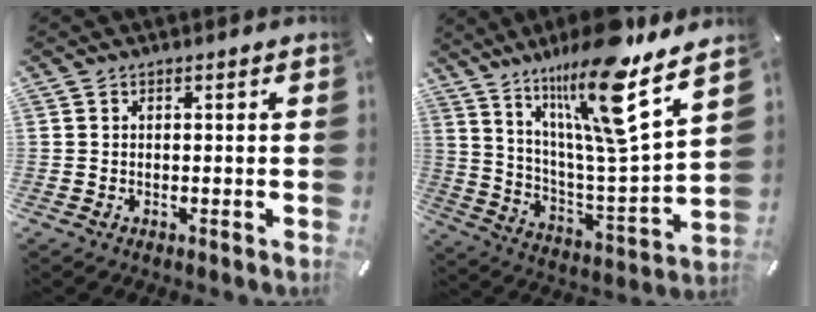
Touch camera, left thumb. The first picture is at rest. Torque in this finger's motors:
{"motor_torque": [3.62, 1.39, 1.37, -1.40, 0.60]}